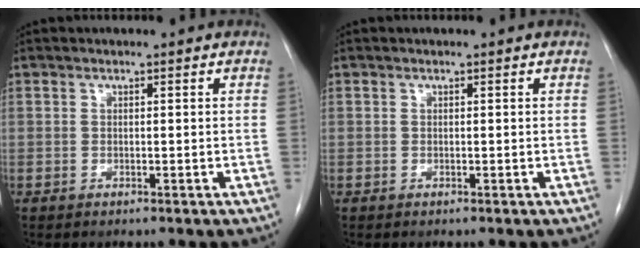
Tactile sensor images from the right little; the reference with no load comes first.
{"total": 0.0}